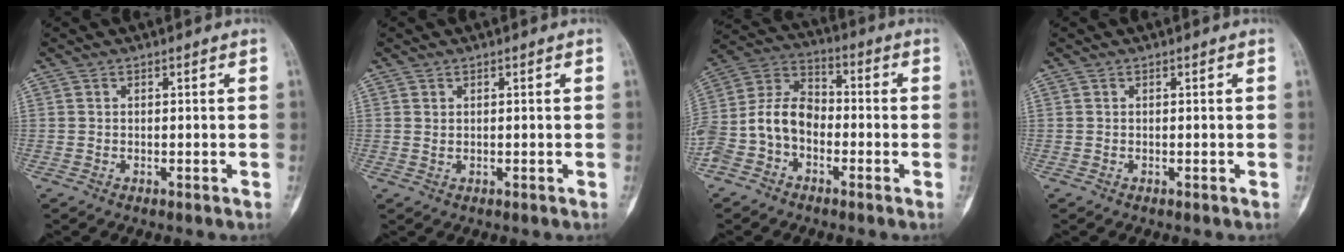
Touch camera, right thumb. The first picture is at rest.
{"total": 0.5, "force": [0.3, 0.2, 0.3], "torque": [-0.004, 0.001, 0.007]}
{"total": 12.3, "force": [-3.7, 8.8, 7.7], "torque": [-0.149, 0.049, -0.081]}
{"total": 0.0}